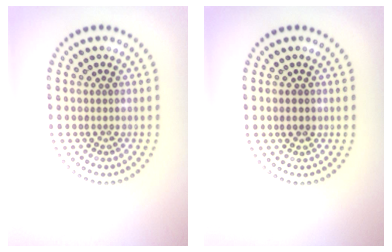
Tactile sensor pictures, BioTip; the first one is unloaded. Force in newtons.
{"total": 1.7, "press": 1.7, "slide": 0.2}